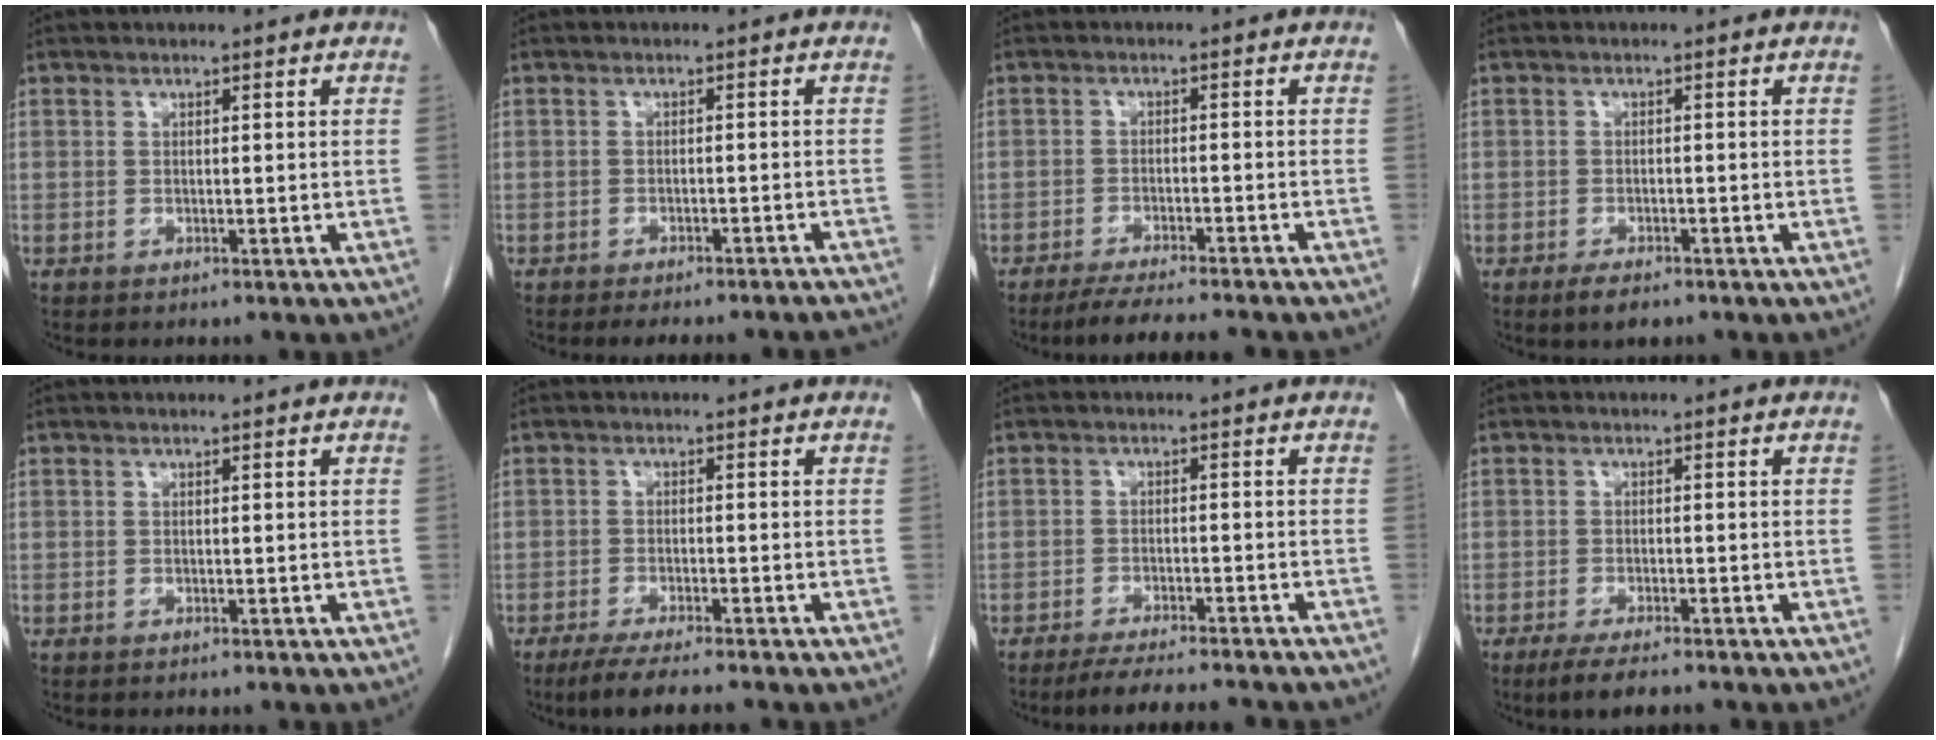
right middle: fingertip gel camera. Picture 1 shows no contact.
{"total": 11.4, "force": [-10.7, 1.5, 3.7], "torque": [-0.037, 0.001, -0.118]}
{"total": 9.9, "force": [-8.8, 0.2, 4.6], "torque": [-0.058, -0.017, -0.132]}
{"total": 2.9, "force": [-2.1, 0.9, 1.7], "torque": [-0.036, -0.004, -0.031]}
{"total": 0.0}
{"total": 6.0, "force": [-4.8, 0.0, 3.6], "torque": [-0.058, -0.015, -0.079]}
{"total": 10.5, "force": [-9.4, 0.7, 4.7], "torque": [-0.061, -0.015, -0.132]}
{"total": 4.4, "force": [-3.3, 0.6, 2.9], "torque": [-0.052, -0.010, -0.054]}